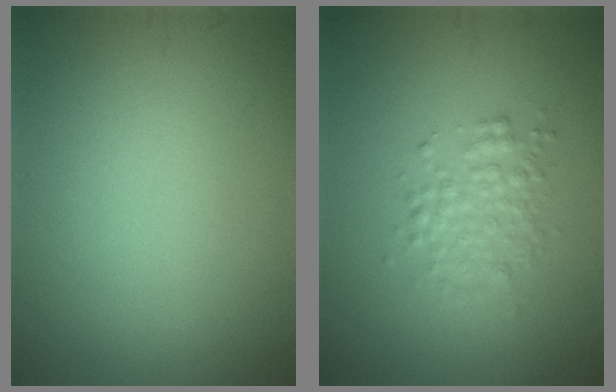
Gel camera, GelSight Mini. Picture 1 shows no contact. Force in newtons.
{"total": 2.6, "press": 2.6, "slide": 0.0}